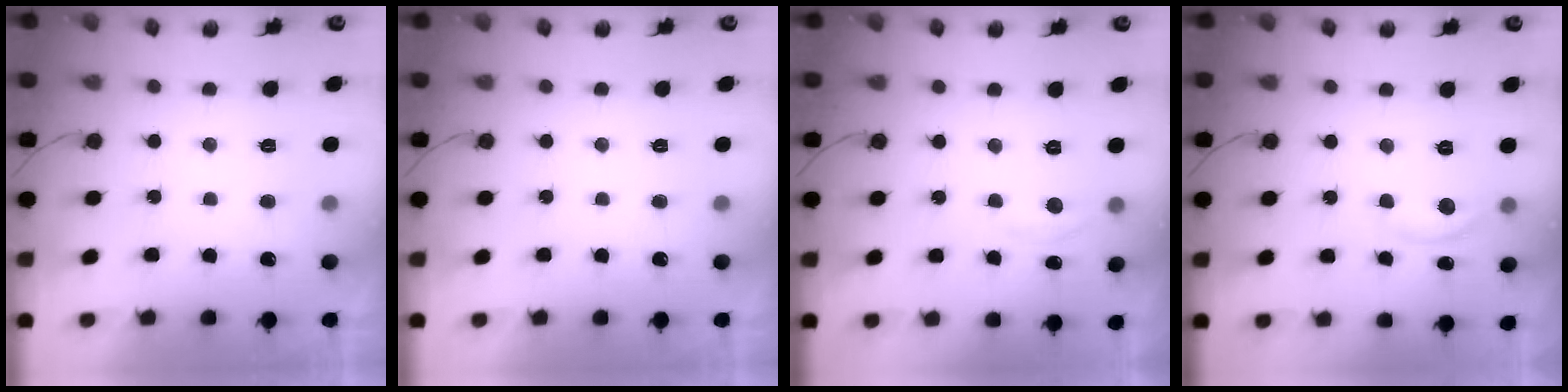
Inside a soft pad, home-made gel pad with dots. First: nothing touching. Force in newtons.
{"total": 0.0}
{"total": 2.9, "press": 2.9, "slide": 0.3}
{"total": 5.2, "press": 5.1, "slide": 0.3}